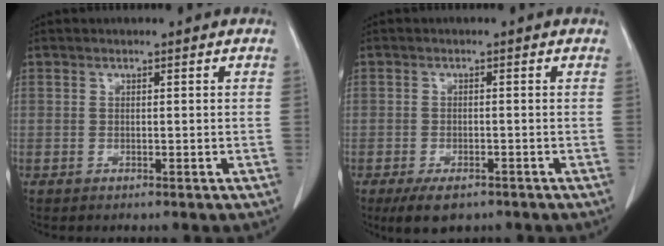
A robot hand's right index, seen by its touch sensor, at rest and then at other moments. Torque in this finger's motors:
{"motor_torque": [-0.13, -0.06, -0.26, -0.14]}